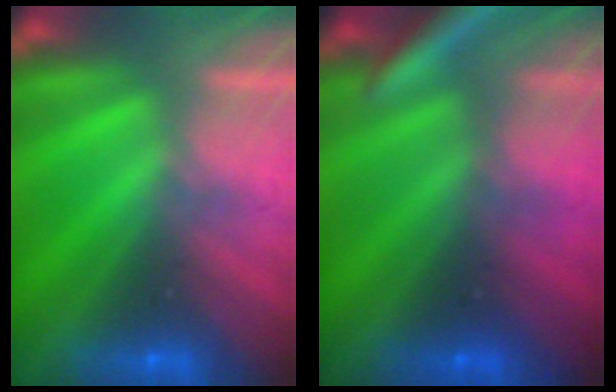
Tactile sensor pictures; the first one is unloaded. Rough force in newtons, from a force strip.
{"total": 2.8}